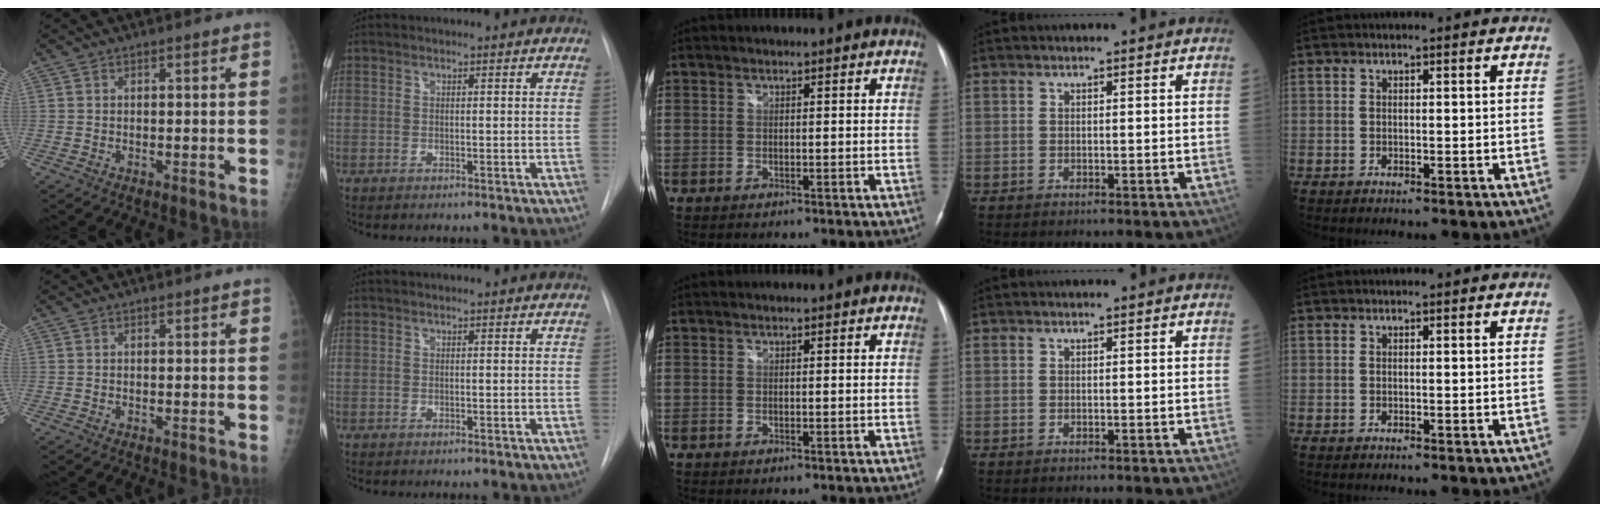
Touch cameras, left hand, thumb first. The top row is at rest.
{}